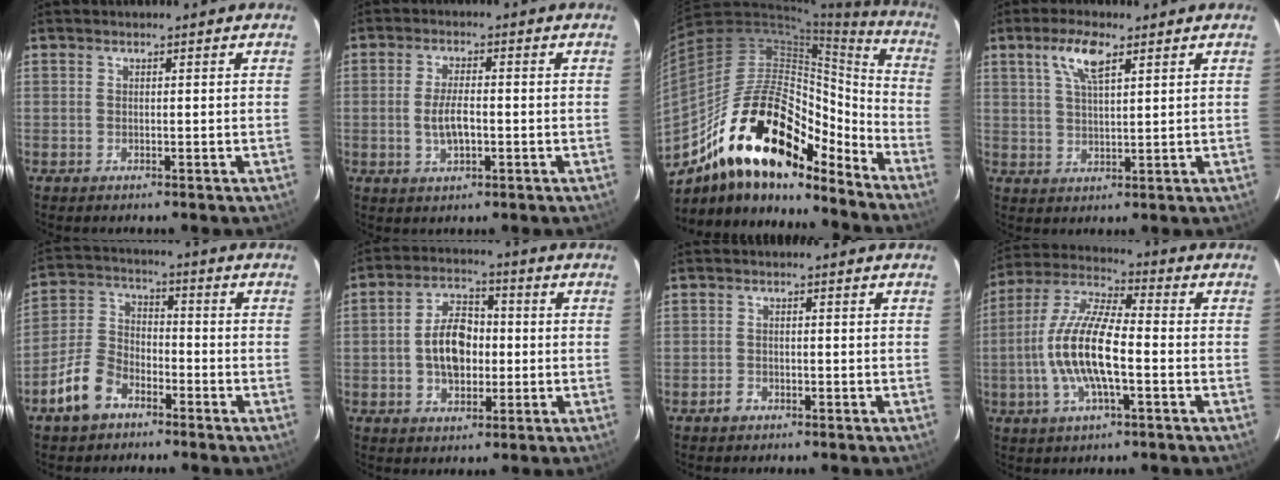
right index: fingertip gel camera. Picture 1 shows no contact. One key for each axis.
{"total": 5.3, "fx": -0.9, "fy": 2.2, "fz": 4.7, "tx": -0.092, "ty": 0.000, "tz": -0.013}
{"total": 25.7, "fx": -17.3, "fy": 10.2, "fz": 16.0, "tx": -0.272, "ty": 0.000, "tz": -0.292}
{"total": 6.2, "fx": 3.3, "fy": 1.9, "fz": 4.9, "tx": -0.092, "ty": 0.008, "tz": 0.064}
{"total": 9.6, "fx": -6.1, "fy": 5.6, "fz": 4.8, "tx": -0.111, "ty": 0.019, "tz": -0.116}
{"total": 9.7, "fx": -0.8, "fy": 6.3, "fz": 7.4, "tx": -0.136, "ty": 0.023, "tz": -0.008}
{"total": 2.0, "fx": -1.3, "fy": 1.4, "fz": 0.5, "tx": -0.011, "ty": 0.003, "tz": -0.023}
{"total": 14.3, "fx": -2.9, "fy": 4.3, "fz": 13.4, "tx": -0.272, "ty": 0.003, "tz": -0.060}